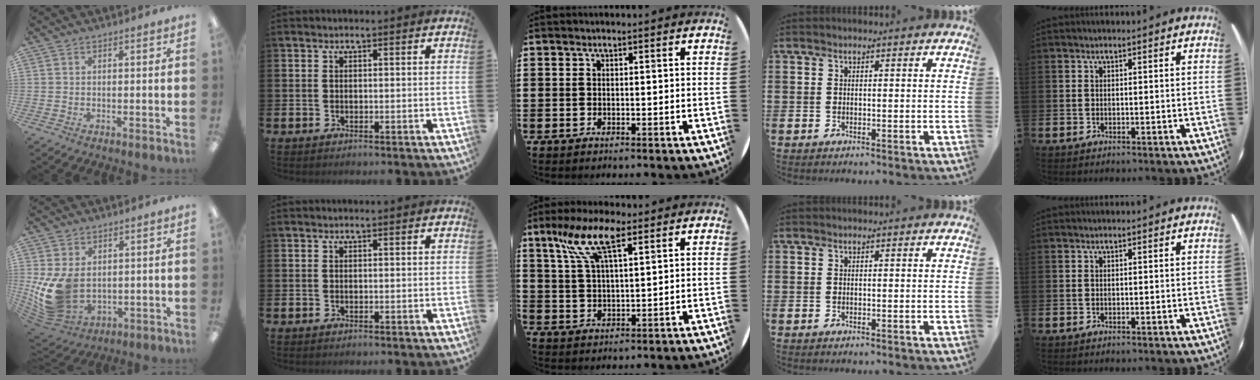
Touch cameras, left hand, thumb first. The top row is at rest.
{"thumb": {"total": 13.3, "force": [0.3, 9.6, 9.2], "torque": [-0.207, -0.006, 0.013]}, "middle": {"total": 8.9, "force": [5.6, 2.8, 6.3], "torque": [-0.141, 0.001, 0.099]}}